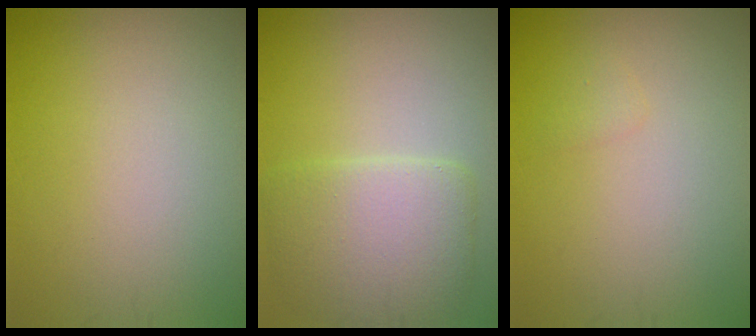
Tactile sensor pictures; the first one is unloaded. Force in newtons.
{"total": 5.4, "press": 5.3, "slide": 0.3}
{"total": 0.6, "press": 0.6, "slide": 0.0}